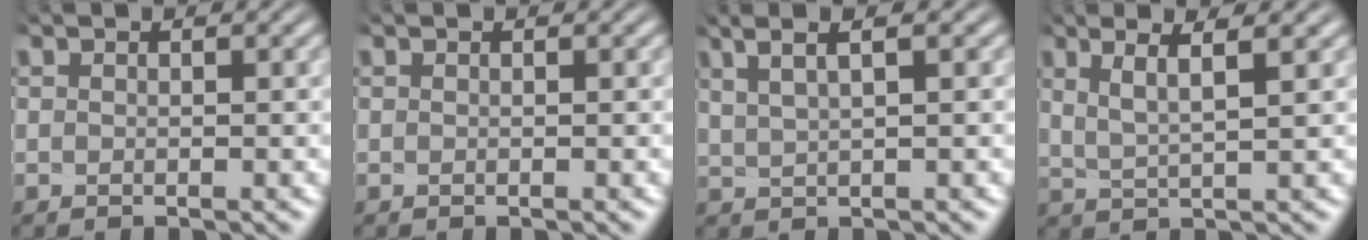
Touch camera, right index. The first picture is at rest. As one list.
[{"total": 0.0}, {"total": 4.4, "force": [2.5, 2.0, 3.0], "torque": [-0.058, 0.017, 0.037]}, {"total": 4.3, "force": [1.7, 1.9, 3.4], "torque": [-0.060, 0.001, 0.028]}]